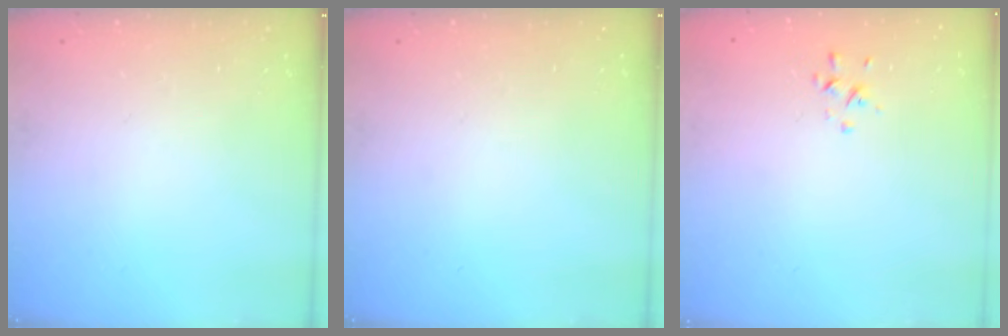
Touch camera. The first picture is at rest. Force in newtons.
{"total": 0.0}
{"total": 0.6, "press": 0.4, "slide": 0.5}